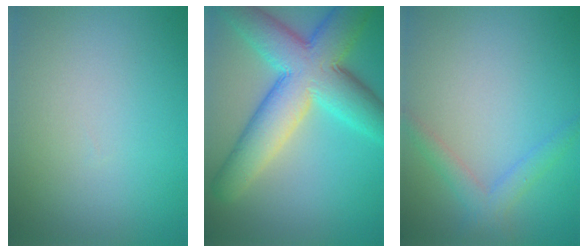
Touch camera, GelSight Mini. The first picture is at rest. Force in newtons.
{"total": 10.6, "press": 10.6, "slide": 0.3}
{"total": 2.2, "press": 2.2, "slide": 0.1}